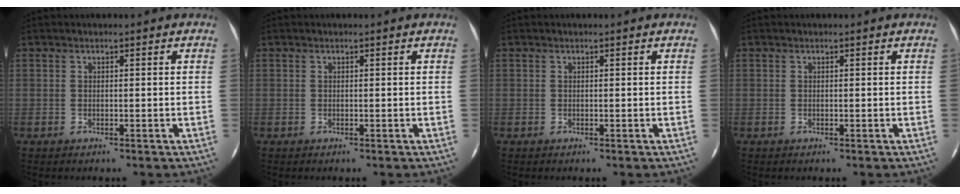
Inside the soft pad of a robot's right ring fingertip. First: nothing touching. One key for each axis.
{"total": 0.0}
{"total": 0.0}
{"total": 0.0}